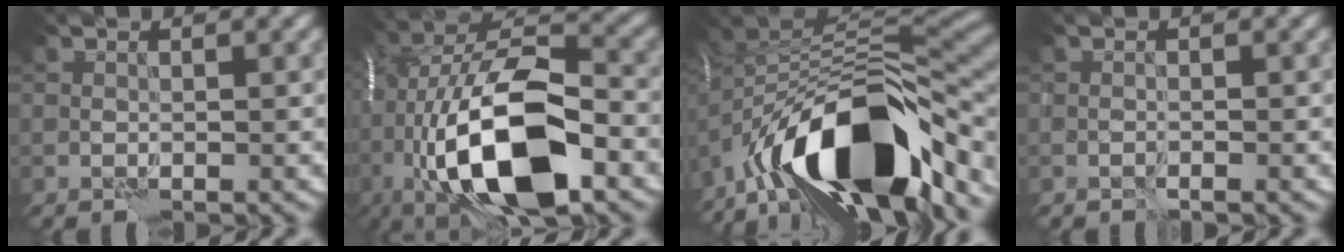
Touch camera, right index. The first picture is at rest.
{"total": 16.2, "force": [-4.5, 6.5, 14.1], "torque": [-0.258, 0.017, -0.081]}
{"total": 14.6, "force": [-7.4, 7.0, 10.4], "torque": [-0.173, 0.006, -0.120]}
{"total": 0.5, "force": [-0.5, 0.0, 0.0], "torque": [-0.001, 0.003, -0.010]}